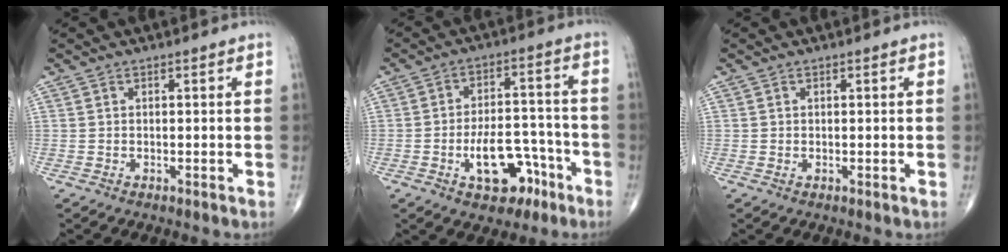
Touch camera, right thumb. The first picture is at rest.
{"total": 11.2, "force": [-5.3, 6.3, 7.7], "torque": [-0.094, 0.047, -0.076]}
{"total": 0.0}